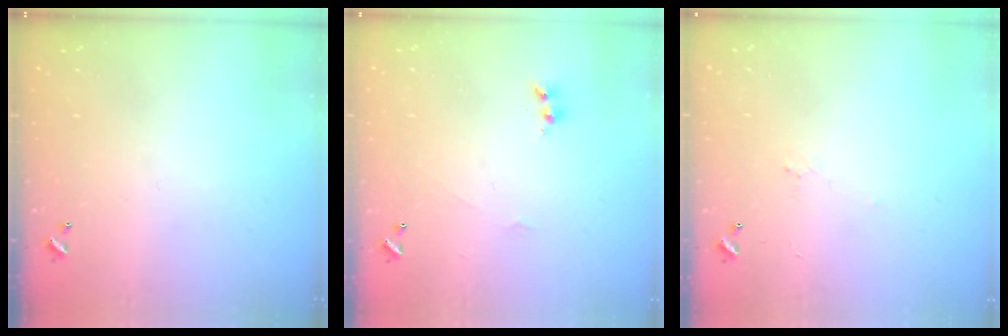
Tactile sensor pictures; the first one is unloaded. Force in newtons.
{"total": 1.7, "press": 1.6, "slide": 0.6}
{"total": 1.9, "press": 1.8, "slide": 0.6}